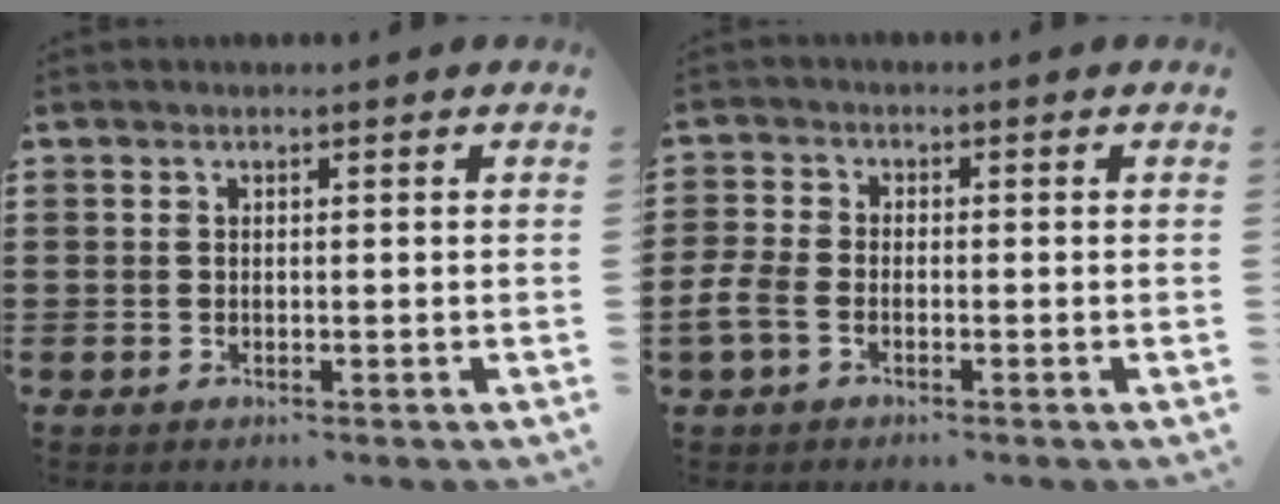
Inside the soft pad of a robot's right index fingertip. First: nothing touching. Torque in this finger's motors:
{"motor_torque": [1.07, 1.06, 0.39, 0.08]}